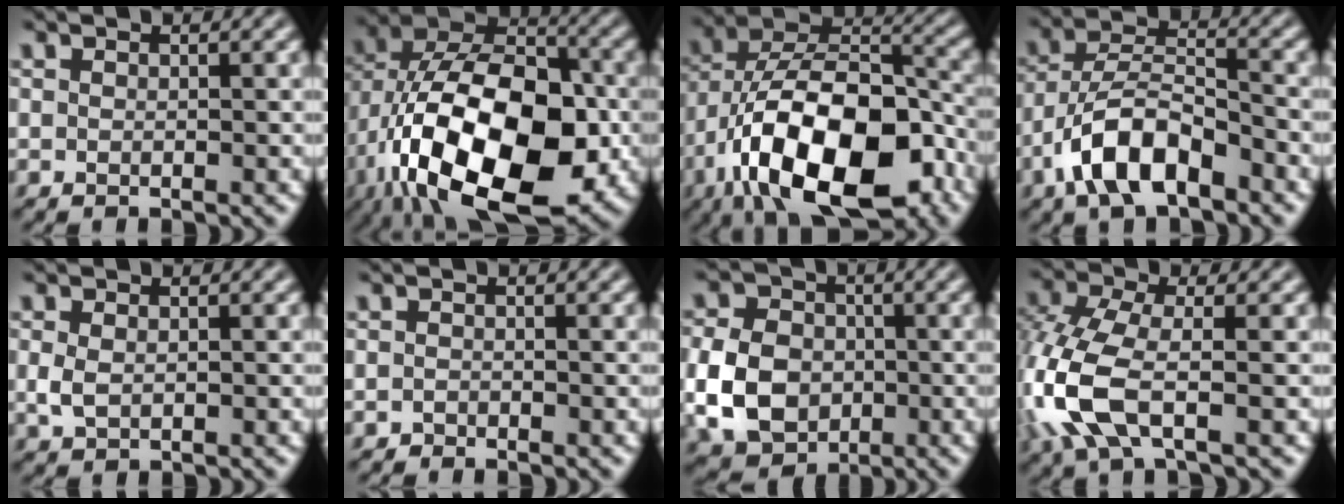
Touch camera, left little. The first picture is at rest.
{"total": 18.5, "force": [-6.3, 9.8, 14.3], "torque": [-0.243, 0.005, -0.113]}
{"total": 16.2, "force": [-7.8, 7.7, 11.9], "torque": [-0.180, 0.007, -0.139]}
{"total": 7.1, "force": [-4.1, 2.9, 5.0], "torque": [-0.089, 0.011, -0.083]}
{"total": 1.6, "force": [-0.2, 1.1, 1.1], "torque": [-0.033, 0.001, 0.001]}
{"total": 0.5, "force": [-0.5, 0.1, -0.1], "torque": [0.003, -0.001, -0.010]}
{"total": 7.4, "force": [-1.5, 5.7, 4.3], "torque": [-0.100, -0.003, -0.038]}
{"total": 7.2, "force": [-2.6, 3.2, 5.9], "torque": [-0.167, 0.003, -0.061]}